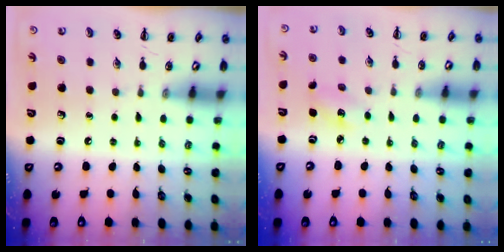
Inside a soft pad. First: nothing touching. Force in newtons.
{"total": 3.9, "press": 3.7, "slide": 1.0}